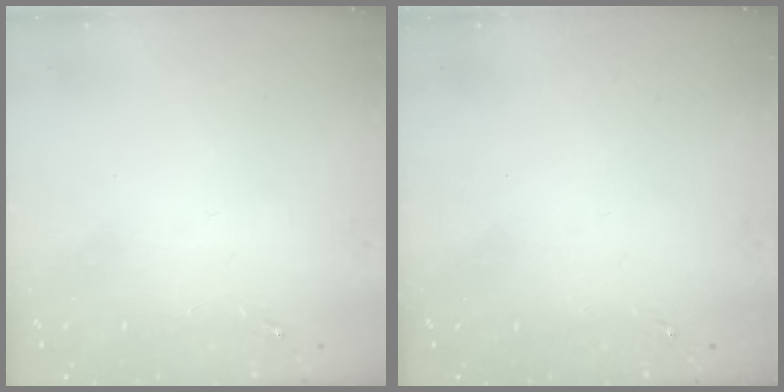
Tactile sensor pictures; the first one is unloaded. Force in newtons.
{"total": 0.0}